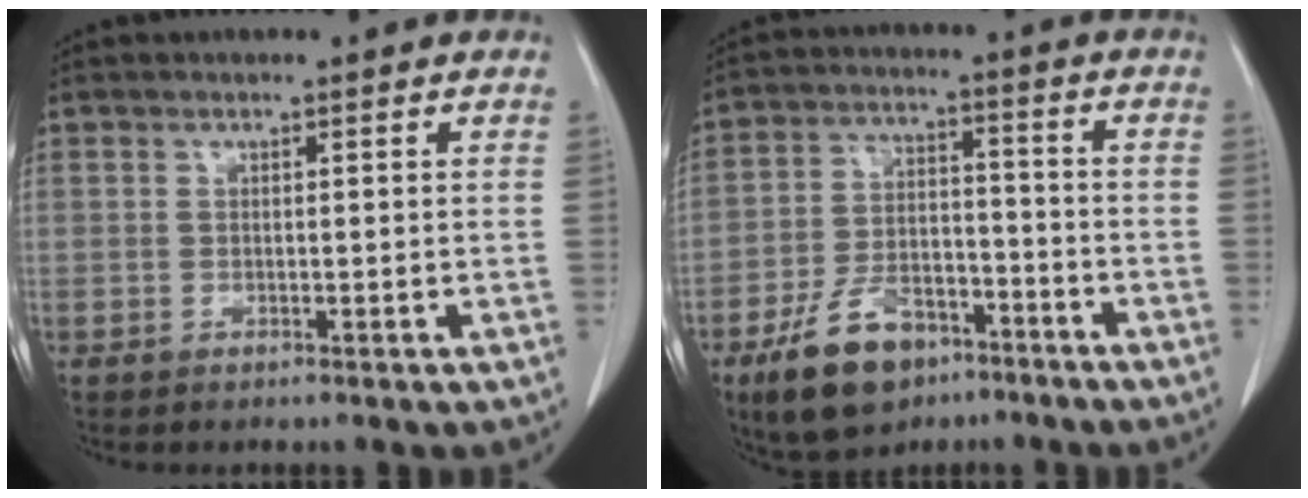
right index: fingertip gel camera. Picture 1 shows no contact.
{"total": 11.6, "force": [-7.3, 6.3, 6.5], "torque": [-0.130, 0.005, -0.124]}